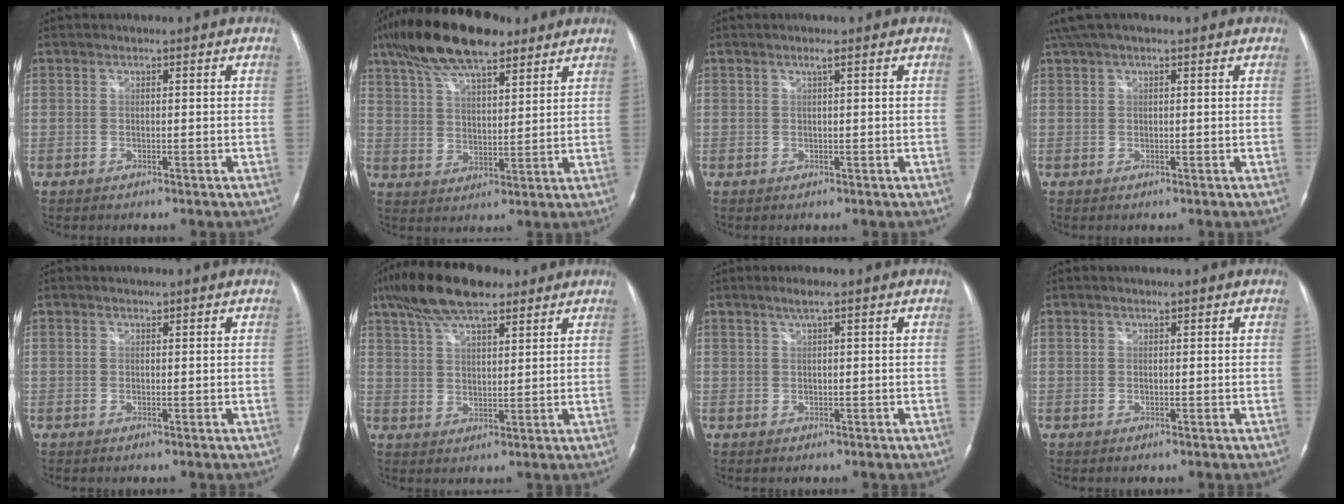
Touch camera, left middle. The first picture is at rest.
{"total": 15.4, "force": [11.2, 4.6, 9.5], "torque": [-0.193, 0.030, 0.199]}
{"total": 0.9, "force": [0.4, -0.2, 0.7], "torque": [-0.018, 0.000, 0.009]}
{"total": 5.3, "force": [3.8, 1.1, 3.5], "torque": [-0.075, 0.044, 0.070]}
{"total": 0.0}
{"total": 12.3, "force": [8.9, 3.7, 7.6], "torque": [-0.155, 0.026, 0.160]}
{"total": 1.7, "force": [1.1, -0.1, 1.3], "torque": [-0.032, 0.006, 0.021]}
{"total": 0.0}